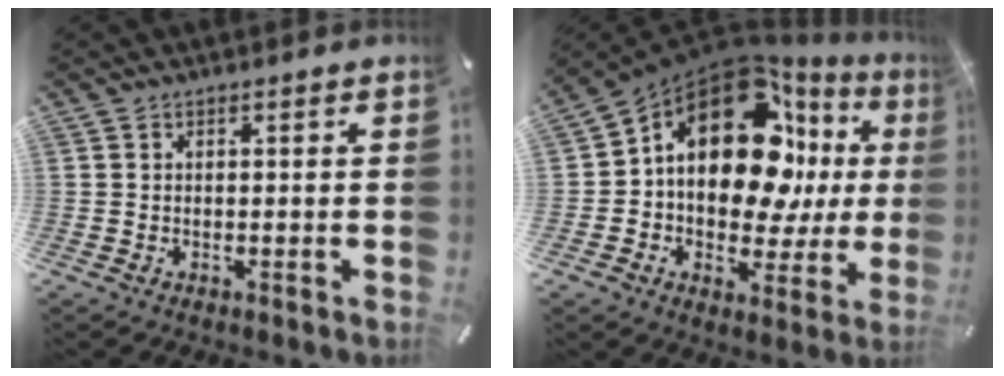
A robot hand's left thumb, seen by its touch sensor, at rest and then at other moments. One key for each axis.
{"total": 20.3, "fx": 5.9, "fy": 12.8, "fz": 14.7, "tx": -0.249, "ty": -0.051, "tz": 0.092}